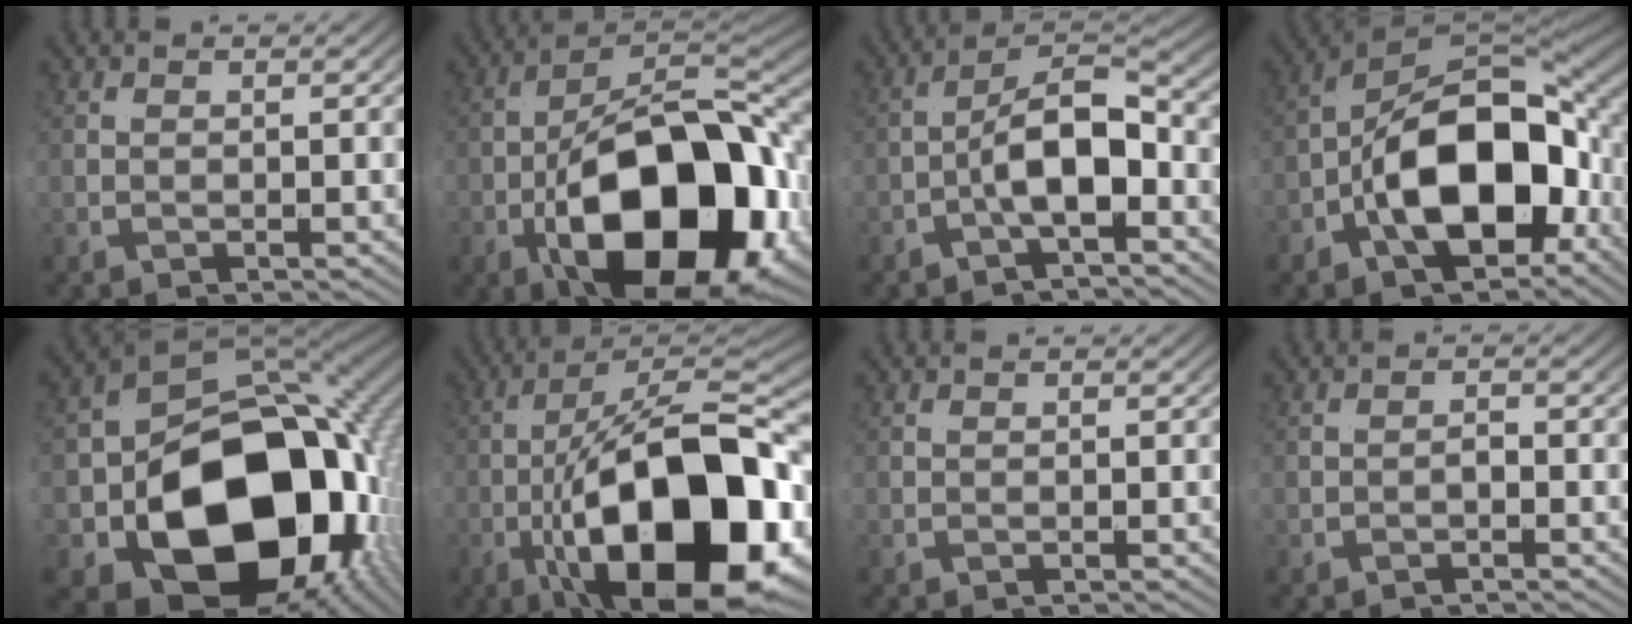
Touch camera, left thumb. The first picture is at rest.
{"total": 20.2, "force": [-5.8, 10.6, 16.1], "torque": [-0.286, -0.039, -0.067]}
{"total": 6.6, "force": [-3.2, 3.1, 4.9], "torque": [-0.109, -0.001, -0.053]}
{"total": 17.4, "force": [-3.4, 9.9, 13.9], "torque": [-0.258, -0.031, -0.039]}
{"total": 27.3, "force": [-4.6, 17.1, 20.7], "torque": [-0.360, -0.070, -0.036]}
{"total": 20.7, "force": [-5.5, 9.3, 17.6], "torque": [-0.298, -0.041, -0.064]}
{"total": 0.0}
{"total": 1.3, "force": [-1.1, 0.6, 0.0], "torque": [-0.012, -0.008, -0.017]}